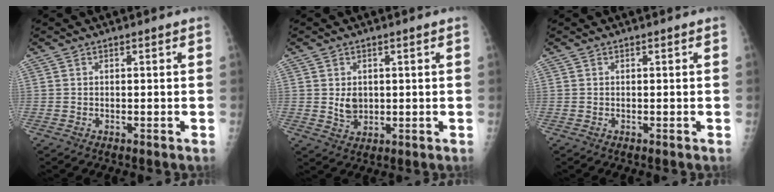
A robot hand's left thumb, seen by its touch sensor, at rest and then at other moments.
{"total": 3.5, "force": [0.6, 2.7, 2.2], "torque": [-0.026, -0.009, 0.020]}
{"total": 0.0}